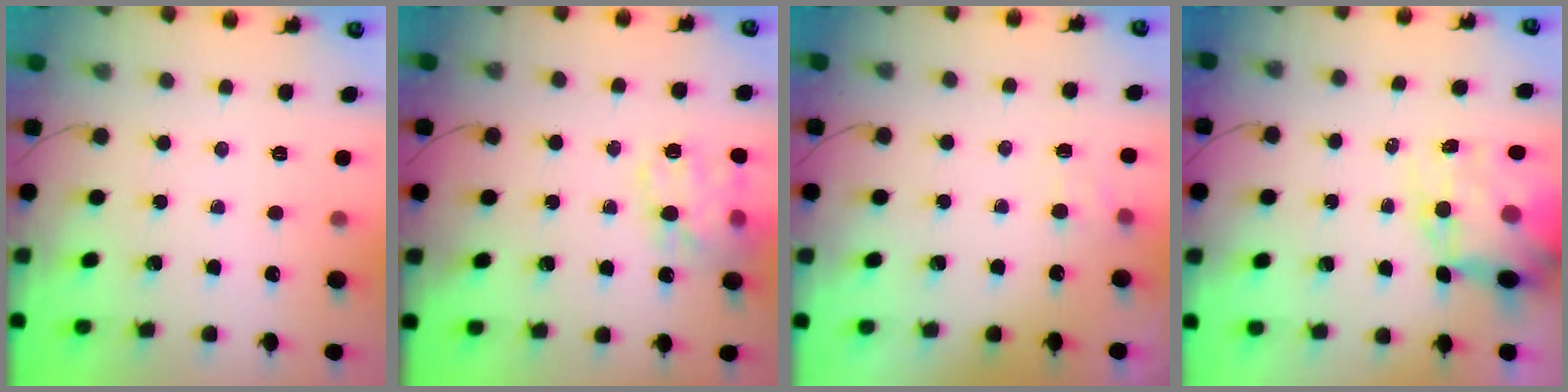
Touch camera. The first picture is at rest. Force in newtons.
{"total": 15.9, "press": 15.8, "slide": 2.3}
{"total": 5.1, "press": 4.9, "slide": 1.3}
{"total": 12.1, "press": 11.6, "slide": 3.5}